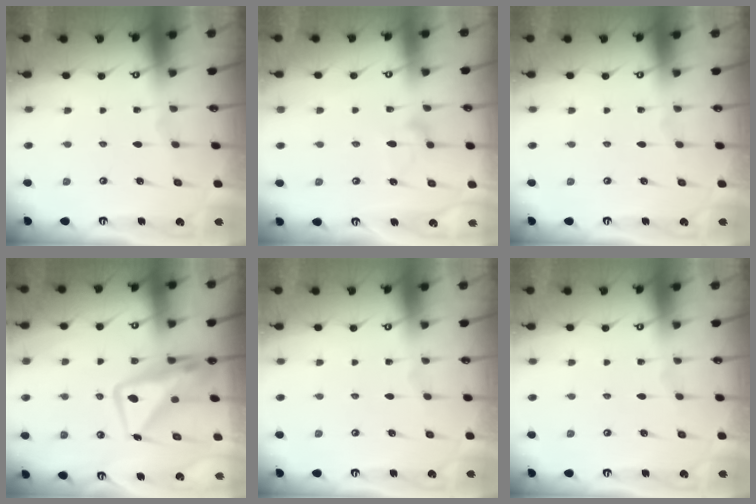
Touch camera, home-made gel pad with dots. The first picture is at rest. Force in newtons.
{"total": 10.5, "press": 10.5, "slide": 0.6}
{"total": 0.0}
{"total": 11.8, "press": 11.7, "slide": 1.4}
{"total": 0.0}
{"total": 0.0}